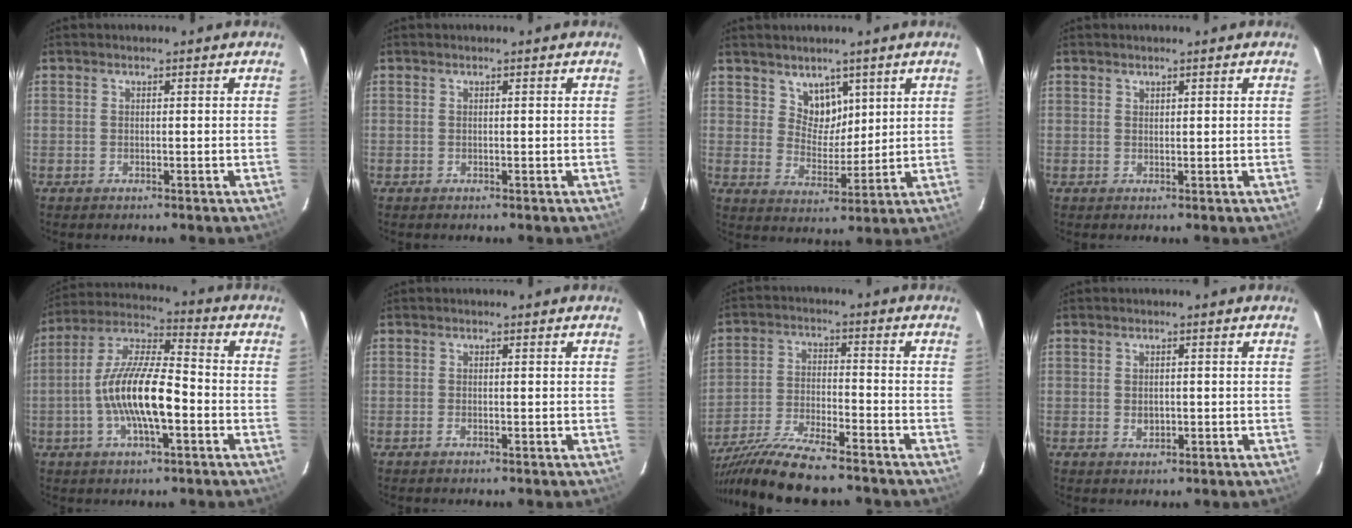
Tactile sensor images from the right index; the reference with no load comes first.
{"total": 0.0}
{"total": 5.7, "force": [3.5, 4.2, 1.6], "torque": [-0.018, 0.000, 0.067]}
{"total": 0.6, "force": [0.5, 0.3, 0.0], "torque": [0.001, 0.002, 0.009]}
{"total": 14.3, "force": [-3.7, 4.1, 13.2], "torque": [-0.259, 0.007, -0.073]}
{"total": 0.8, "force": [-0.5, 0.3, 0.6], "torque": [-0.012, -0.002, -0.009]}
{"total": 15.7, "force": [-13.5, 1.9, 7.9], "torque": [-0.167, -0.036, -0.238]}
{"total": 2.2, "force": [-0.3, 1.7, 1.3], "torque": [-0.019, -0.001, -0.003]}